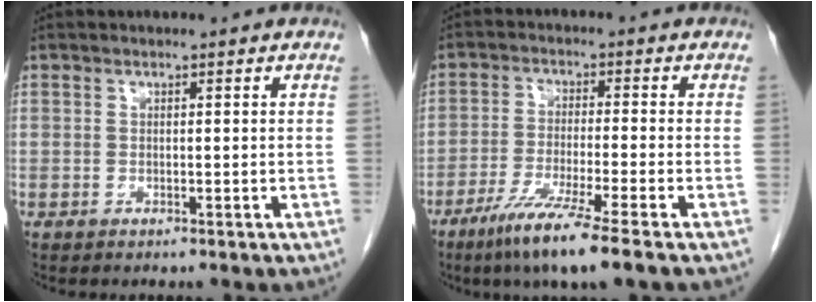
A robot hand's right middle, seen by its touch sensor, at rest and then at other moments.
{"total": 9.2, "force": [-6.1, -1.1, 6.8], "torque": [-0.126, -0.031, -0.111]}